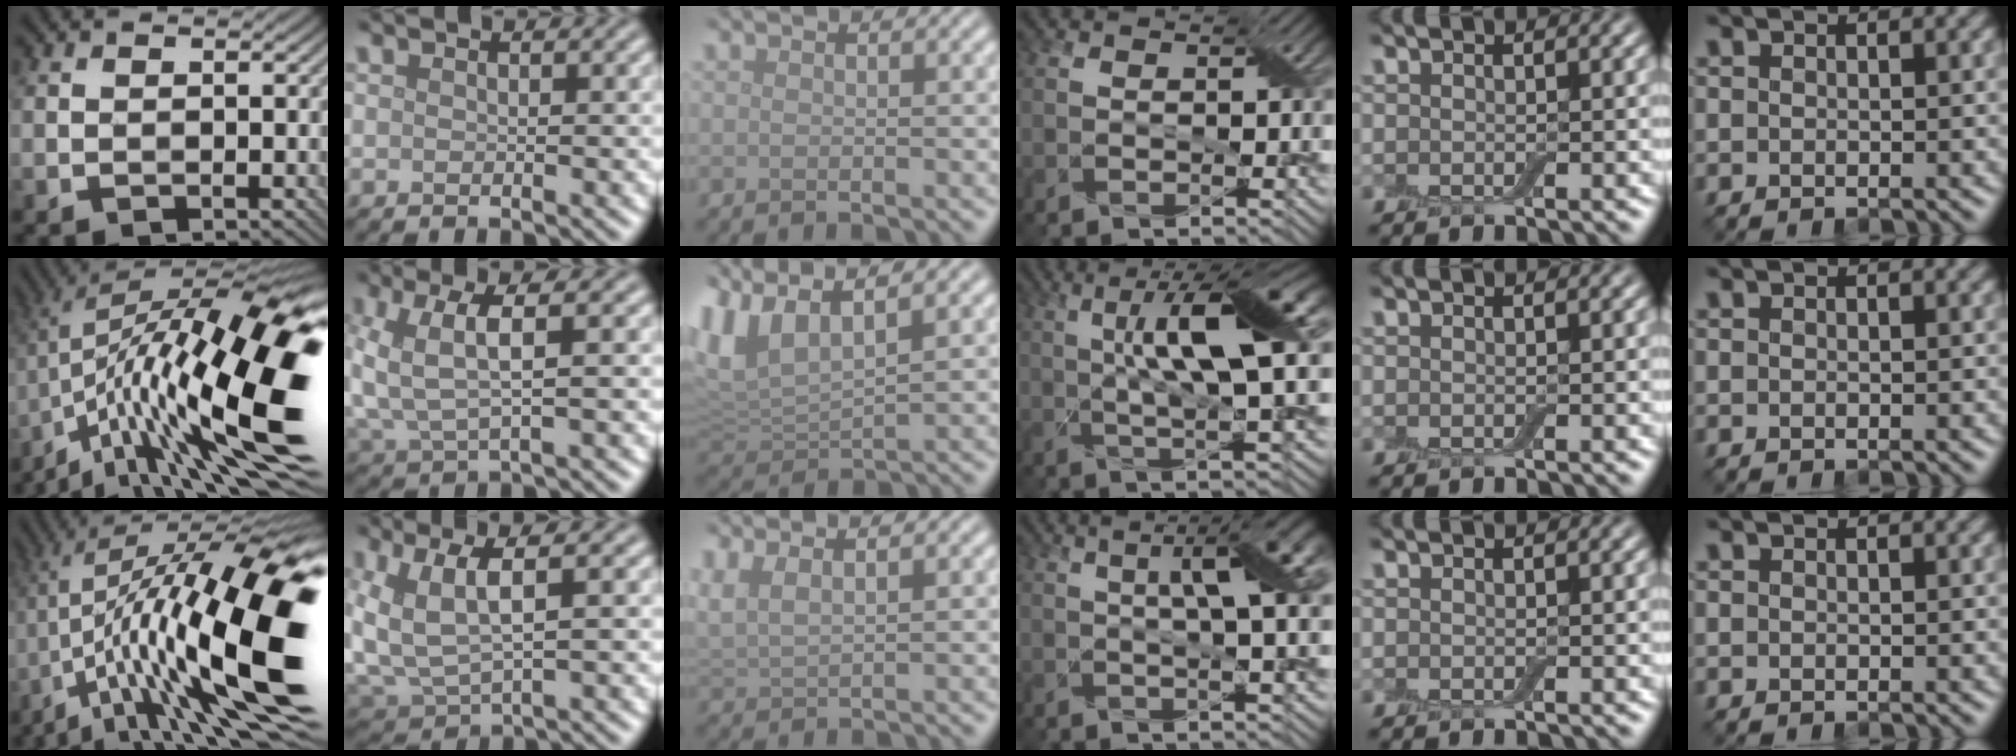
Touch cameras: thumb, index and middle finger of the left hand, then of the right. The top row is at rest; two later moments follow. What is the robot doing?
{"motion": "wrap", "object": "cling film"}